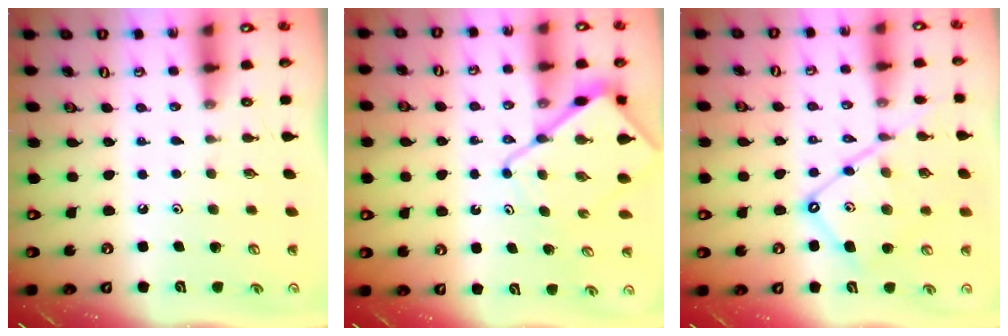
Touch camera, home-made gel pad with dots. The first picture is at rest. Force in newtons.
{"total": 10.3, "press": 10.2, "slide": 1.1}
{"total": 14.2, "press": 14.1, "slide": 1.4}